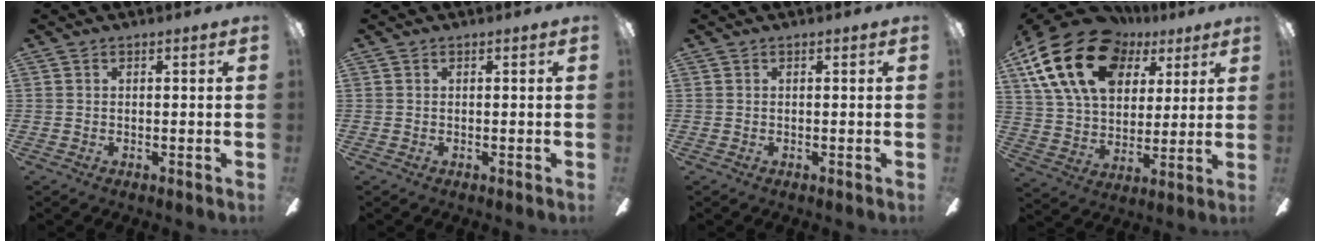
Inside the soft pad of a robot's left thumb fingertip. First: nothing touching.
{"total": 0.0}
{"total": 0.0}
{"total": 23.6, "force": [11.0, 15.6, 13.8], "torque": [-0.265, -0.036, 0.196]}